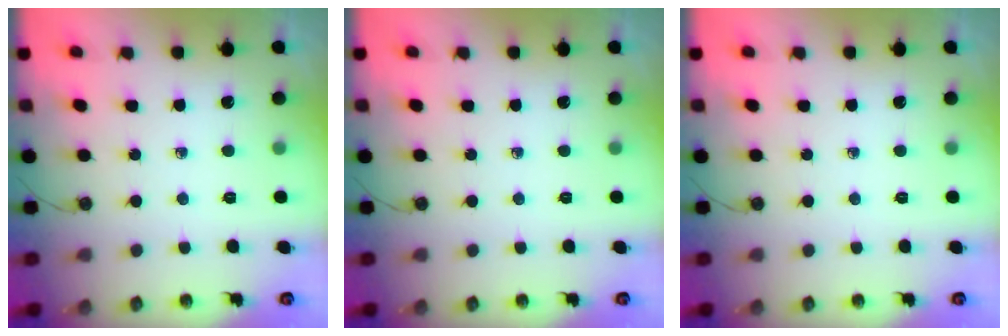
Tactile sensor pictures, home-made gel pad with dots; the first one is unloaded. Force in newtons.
{"total": 0.0}
{"total": 0.0}